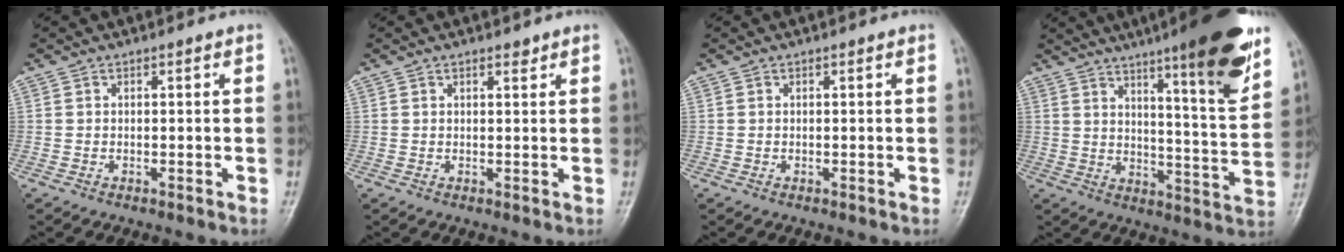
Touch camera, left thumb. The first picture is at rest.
{"total": 1.5, "force": [1.1, 0.6, 0.9], "torque": [-0.007, -0.006, 0.015]}
{"total": 0.0}
{"total": 18.6, "force": [11.5, 2.3, 14.5], "torque": [-0.182, -0.061, 0.165]}